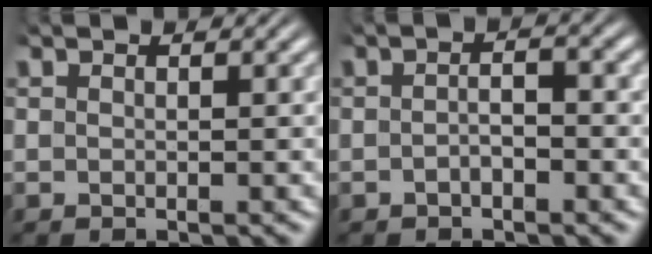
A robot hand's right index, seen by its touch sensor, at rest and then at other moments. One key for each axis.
{"total": 1.9, "fx": -0.9, "fy": 0.5, "fz": 1.5, "tx": -0.017, "ty": -0.001, "tz": -0.019}